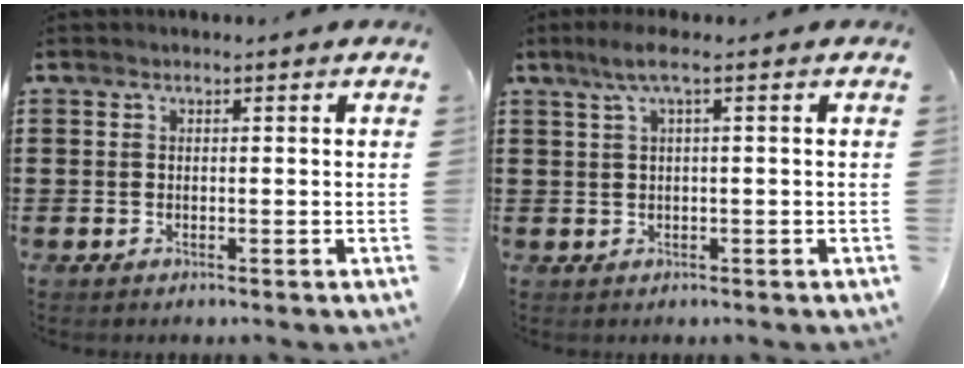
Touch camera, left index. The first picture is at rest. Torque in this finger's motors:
{"motor_torque": [0.54, -0.45, 0.33, 0.11]}